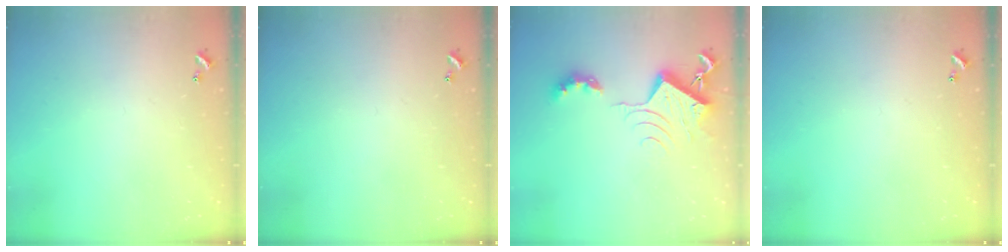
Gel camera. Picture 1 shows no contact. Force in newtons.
{"total": 0.0}
{"total": 9.5, "press": 9.4, "slide": 1.1}
{"total": 0.0}